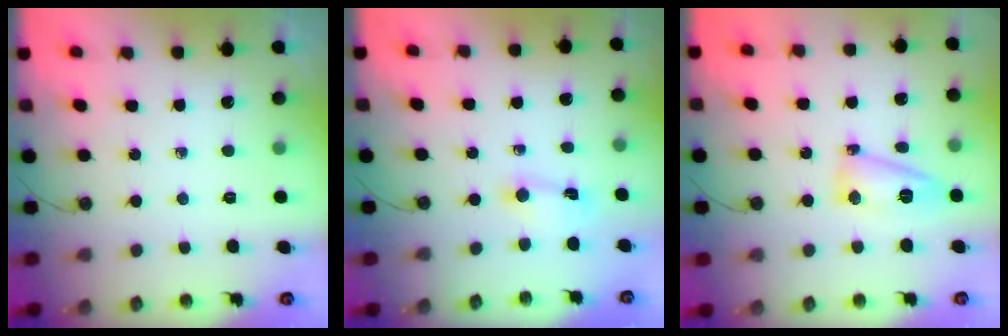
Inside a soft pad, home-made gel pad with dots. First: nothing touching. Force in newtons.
{"total": 1.5, "press": 1.5, "slide": 0.2}
{"total": 8.4, "press": 8.2, "slide": 1.6}